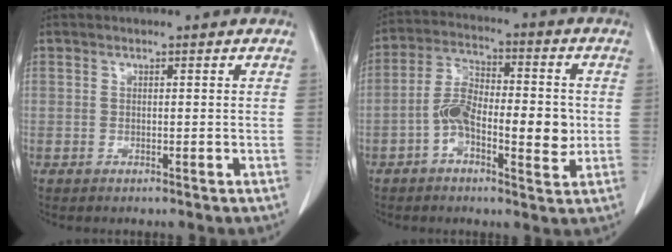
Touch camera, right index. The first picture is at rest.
{"total": 10.7, "force": [-1.7, 4.3, 9.6], "torque": [-0.170, 0.020, -0.030]}